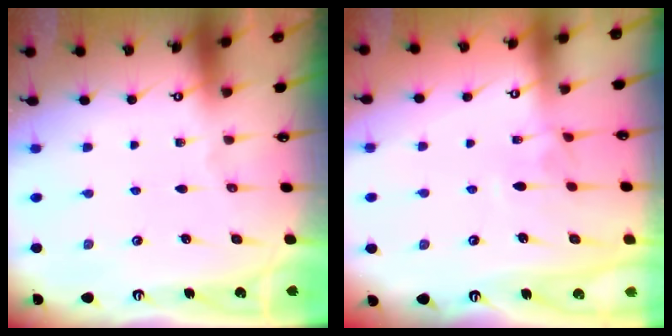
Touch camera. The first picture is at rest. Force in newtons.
{"total": 2.2, "press": 2.2, "slide": 0.5}